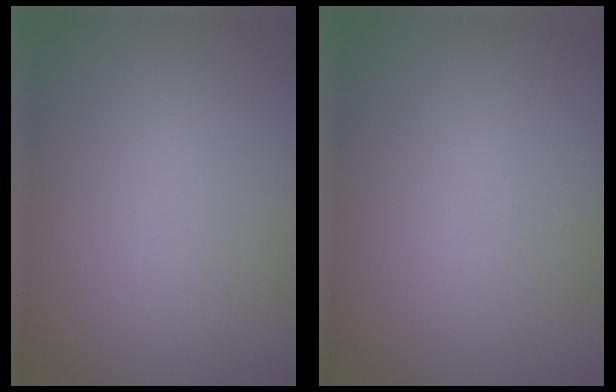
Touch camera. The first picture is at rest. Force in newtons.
{"total": 0.0}